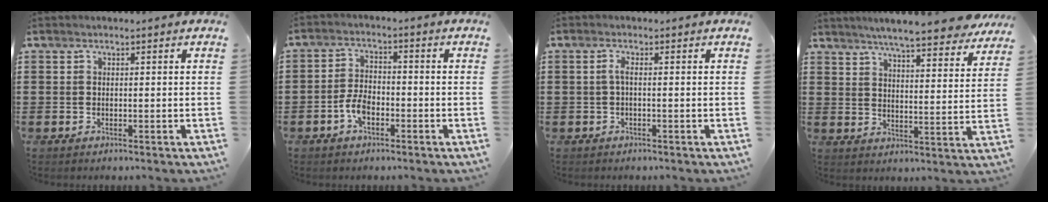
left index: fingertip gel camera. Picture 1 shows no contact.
{"total": 4.3, "force": [-2.0, 2.2, 3.1], "torque": [-0.082, -0.003, -0.045]}
{"total": 1.4, "force": [-0.3, 0.2, 1.4], "torque": [-0.028, 0.002, -0.007]}
{"total": 6.6, "force": [6.1, -0.4, 2.5], "torque": [-0.072, -0.028, 0.104]}